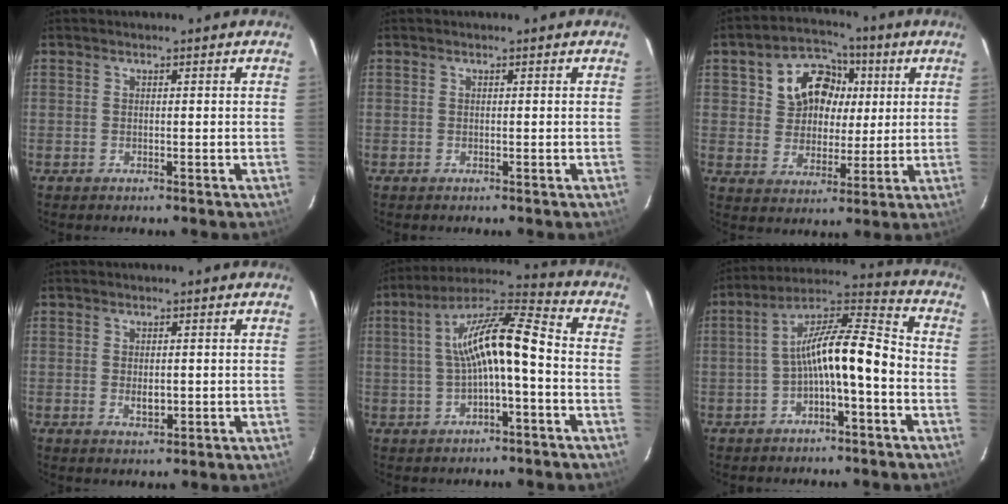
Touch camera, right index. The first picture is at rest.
{"total": 0.0}
{"total": 11.7, "force": [3.6, 9.7, 5.4], "torque": [-0.120, 0.034, 0.065]}
{"total": 2.6, "force": [-0.2, 1.5, 2.1], "torque": [-0.035, -0.003, -0.001]}
{"total": 12.1, "force": [-1.0, 2.6, 11.8], "torque": [-0.217, 0.029, -0.015]}
{"total": 11.6, "force": [-3.3, 2.5, 10.8], "torque": [-0.197, 0.028, -0.056]}